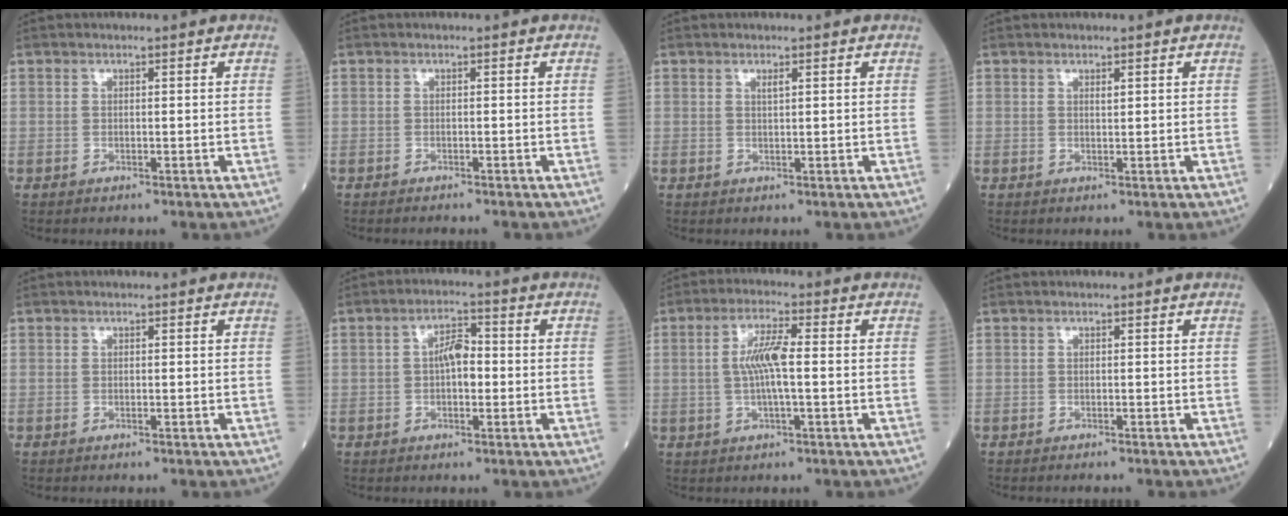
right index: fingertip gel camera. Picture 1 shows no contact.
{"total": 1.8, "force": [-1.7, 0.0, 0.6], "torque": [-0.008, -0.002, -0.021]}
{"total": 0.8, "force": [0.4, 0.0, 0.6], "torque": [-0.013, -0.001, 0.007]}
{"total": 0.5, "force": [0.3, 0.1, 0.4], "torque": [-0.011, -0.002, 0.006]}
{"total": 0.0}
{"total": 4.4, "force": [-0.1, 2.0, 3.9], "torque": [-0.069, 0.011, -0.005]}
{"total": 6.1, "force": [0.1, 0.7, 6.0], "torque": [-0.122, 0.005, -0.002]}
{"total": 1.4, "force": [-1.2, 0.0, 0.5], "torque": [-0.006, -0.001, -0.015]}